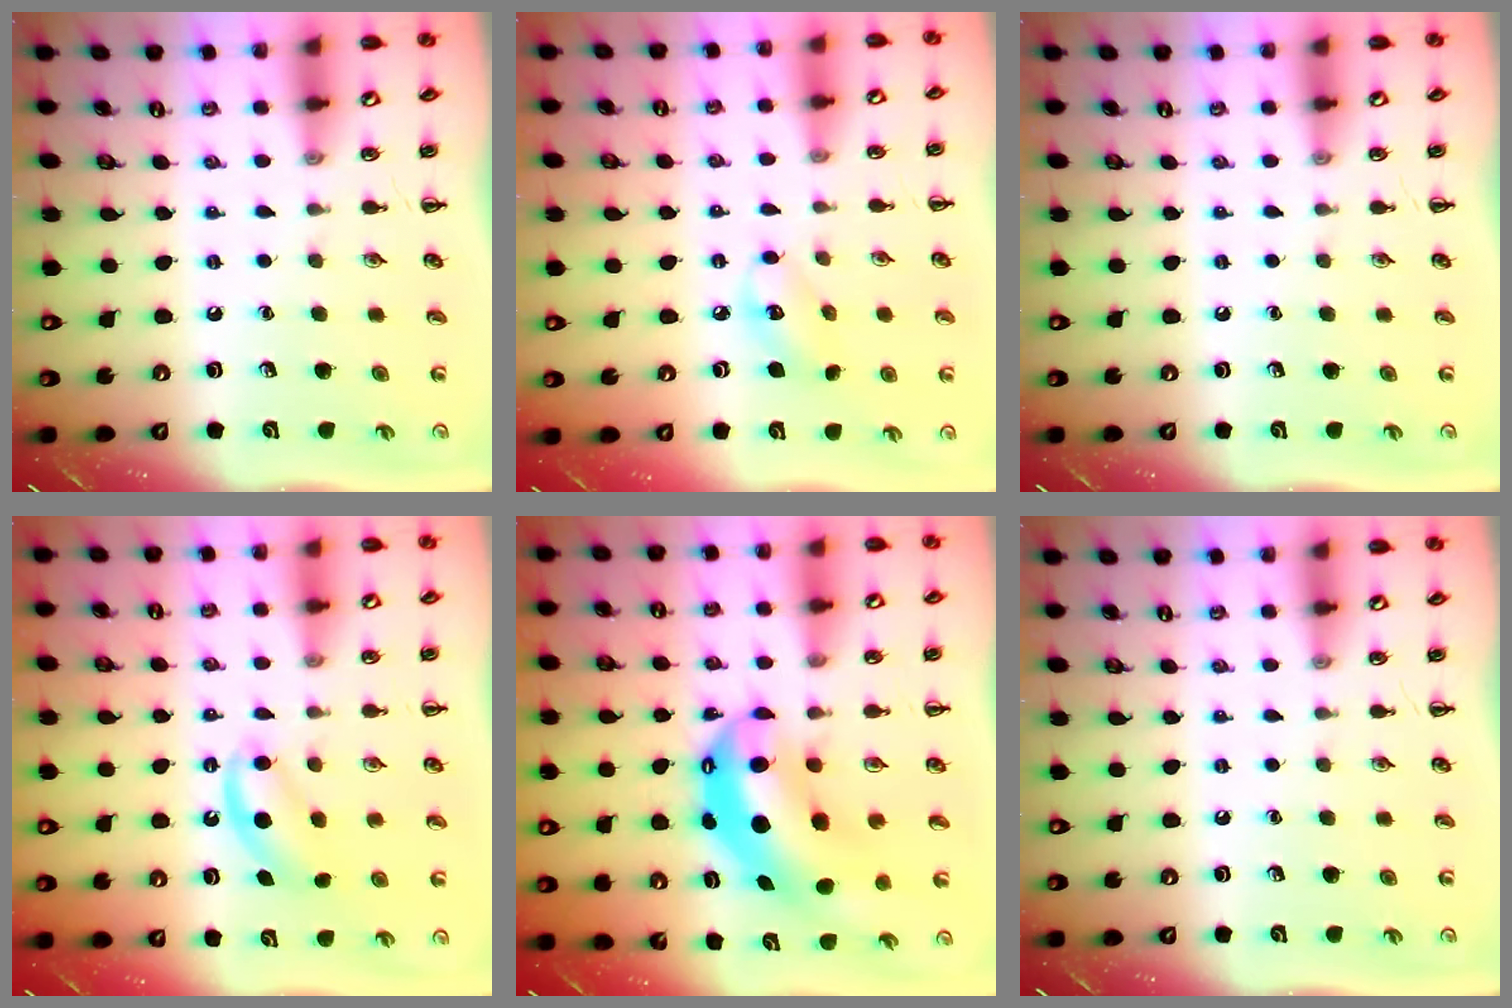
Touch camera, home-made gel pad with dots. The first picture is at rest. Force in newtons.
{"total": 6.0, "press": 6.0, "slide": 0.6}
{"total": 0.0}
{"total": 5.3, "press": 5.0, "slide": 1.6}
{"total": 10.3, "press": 10.0, "slide": 2.6}
{"total": 0.0}